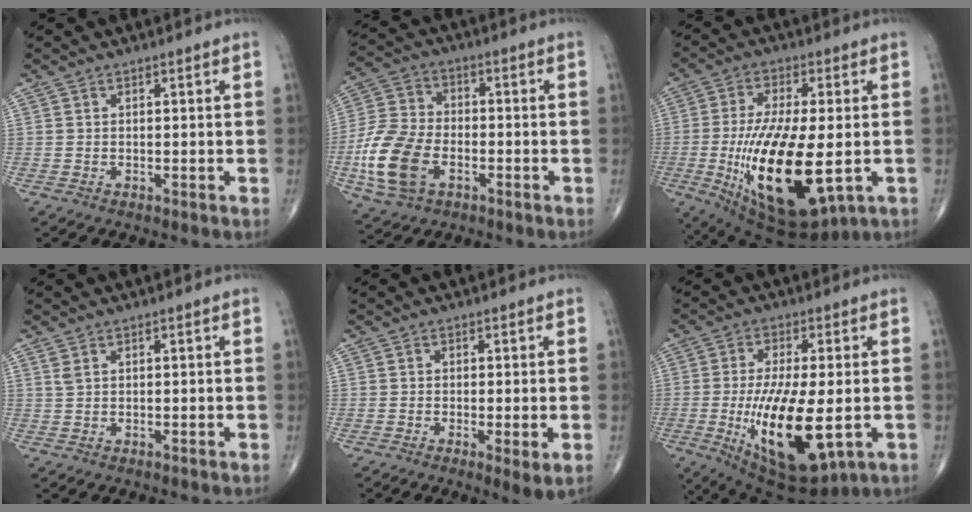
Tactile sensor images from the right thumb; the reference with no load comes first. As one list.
[{"total": 14.3, "force": [-4.4, 9.1, 10.2], "torque": [-0.211, 0.013, -0.089]}, {"total": 22.0, "force": [-4.0, 8.5, 19.9], "torque": [-0.387, -0.028, -0.047]}, {"total": 1.2, "force": [0.7, 0.4, 0.9], "torque": [-0.023, 0.007, 0.020]}, {"total": 3.7, "force": [-1.0, 0.6, 3.5], "torque": [-0.065, -0.014, -0.019]}, {"total": 18.4, "force": [-3.6, 6.9, 16.7], "torque": [-0.305, -0.023, -0.039]}]